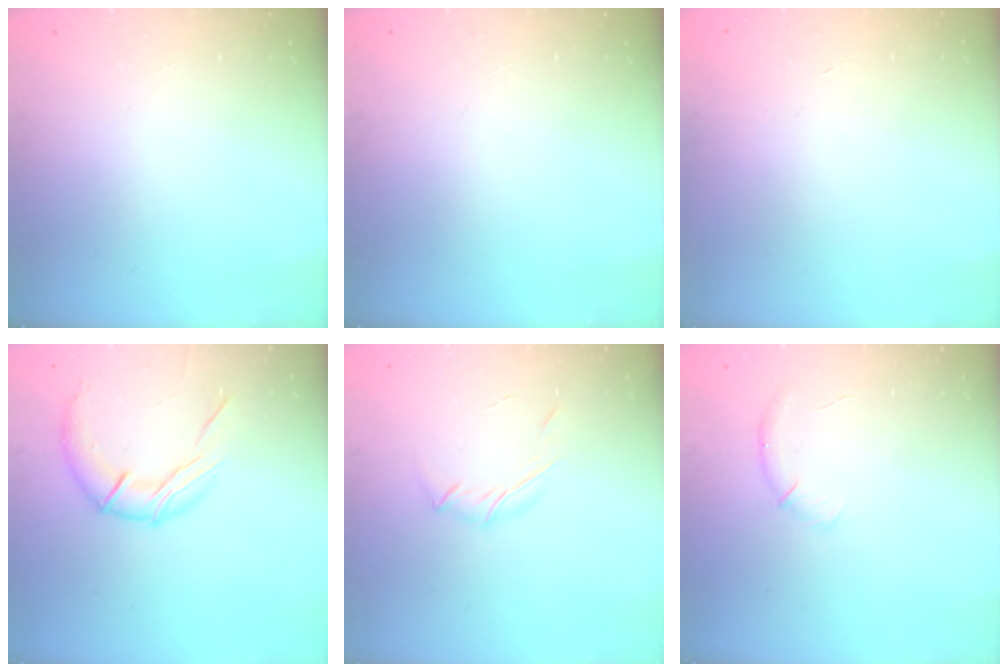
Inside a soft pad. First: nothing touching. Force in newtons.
{"total": 0.0}
{"total": 0.0}
{"total": 11.8, "press": 11.8, "slide": 0.6}
{"total": 4.1, "press": 3.9, "slide": 1.0}
{"total": 7.3, "press": 7.0, "slide": 2.1}